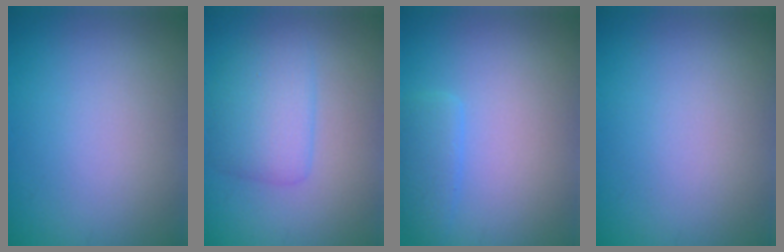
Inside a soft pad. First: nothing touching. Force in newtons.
{"total": 3.6, "press": 3.6, "slide": 0.2}
{"total": 1.8, "press": 1.8, "slide": 0.2}
{"total": 0.0}